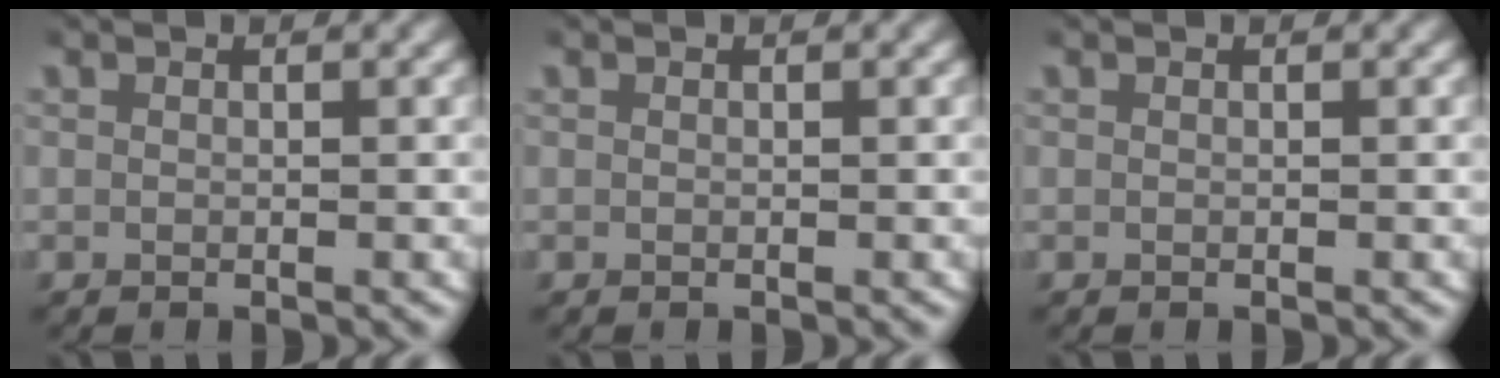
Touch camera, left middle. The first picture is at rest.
{"total": 0.0}
{"total": 0.0}